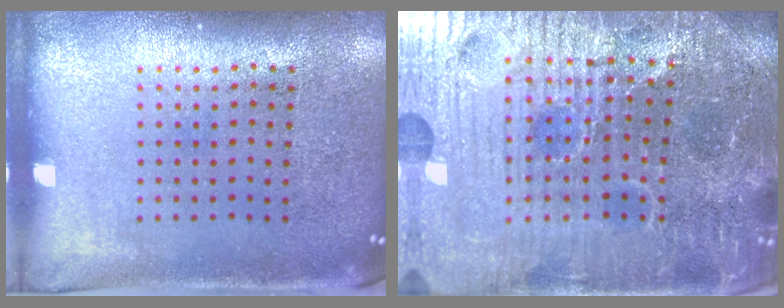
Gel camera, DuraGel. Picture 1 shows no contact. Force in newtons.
{"total": 6.2, "press": 5.8, "slide": 2.1}